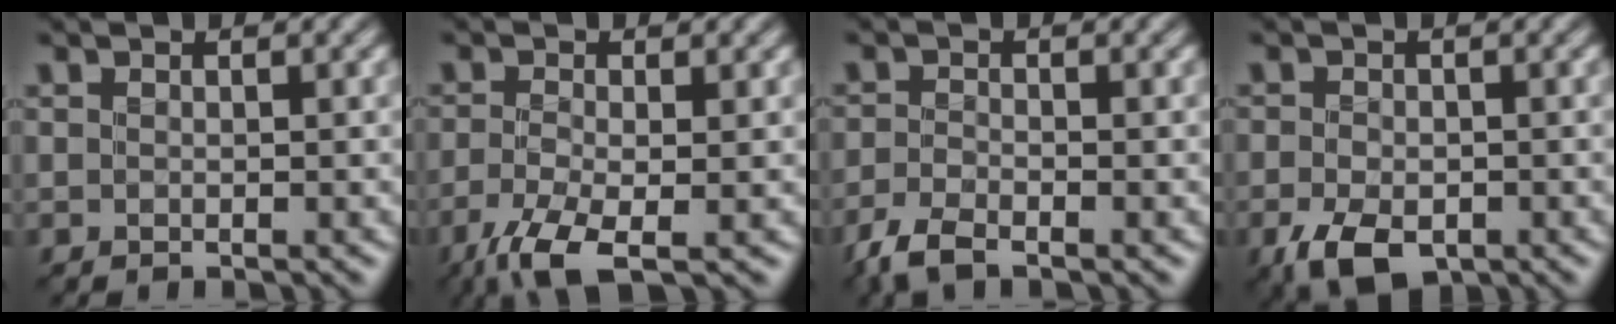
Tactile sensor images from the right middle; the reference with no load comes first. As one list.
[{"total": 4.6, "force": [-2.6, 1.3, 3.6], "torque": [-0.085, -0.011, -0.055]}, {"total": 2.8, "force": [-2.2, 0.8, 1.6], "torque": [-0.040, -0.006, -0.054]}, {"total": 4.5, "force": [-2.2, 2.6, 2.9], "torque": [-0.060, -0.011, -0.043]}]